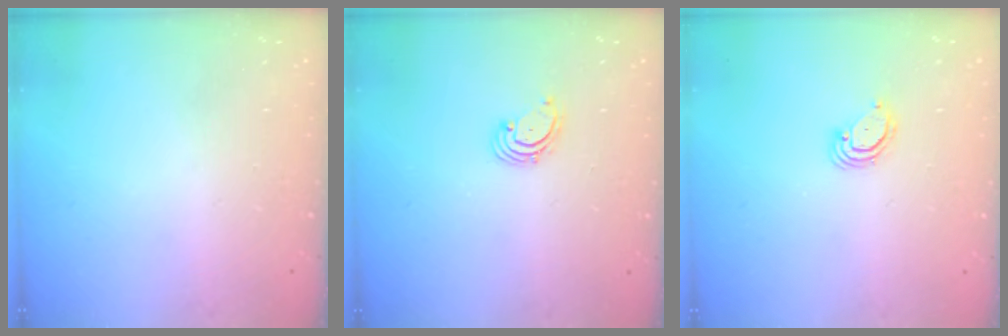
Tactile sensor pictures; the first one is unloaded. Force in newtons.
{"total": 1.9, "press": 1.8, "slide": 0.2}
{"total": 3.2, "press": 3.2, "slide": 0.2}